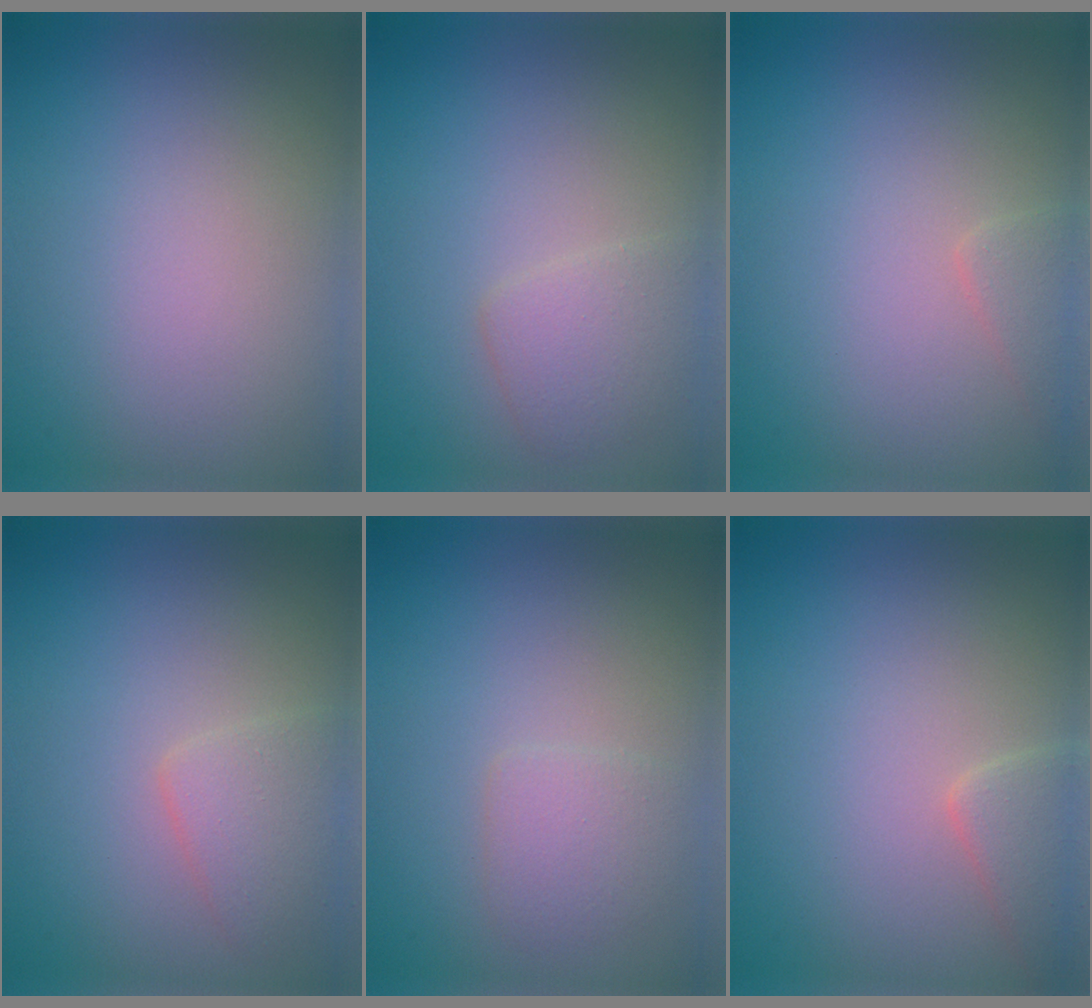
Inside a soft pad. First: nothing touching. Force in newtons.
{"total": 2.3, "press": 2.3, "slide": 0.0}
{"total": 1.3, "press": 1.3, "slide": 0.1}
{"total": 2.4, "press": 2.4, "slide": 0.0}
{"total": 1.8, "press": 1.8, "slide": 0.1}
{"total": 2.5, "press": 2.5, "slide": 0.3}